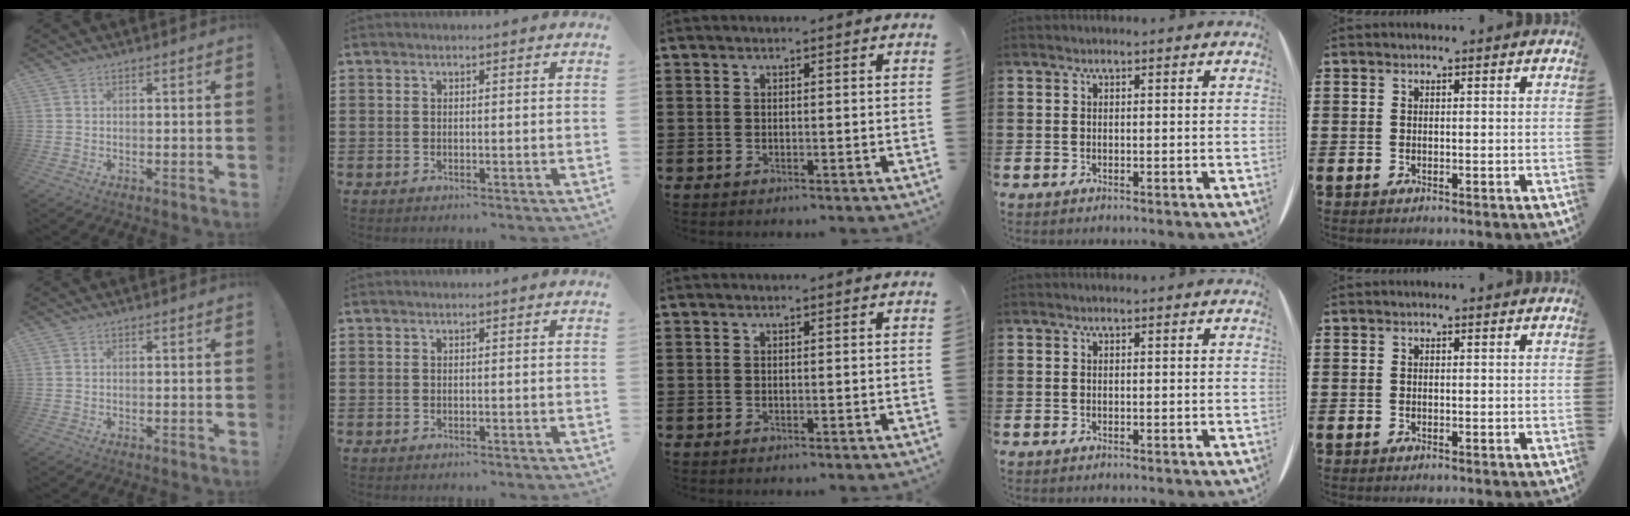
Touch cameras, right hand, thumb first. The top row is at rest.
{}